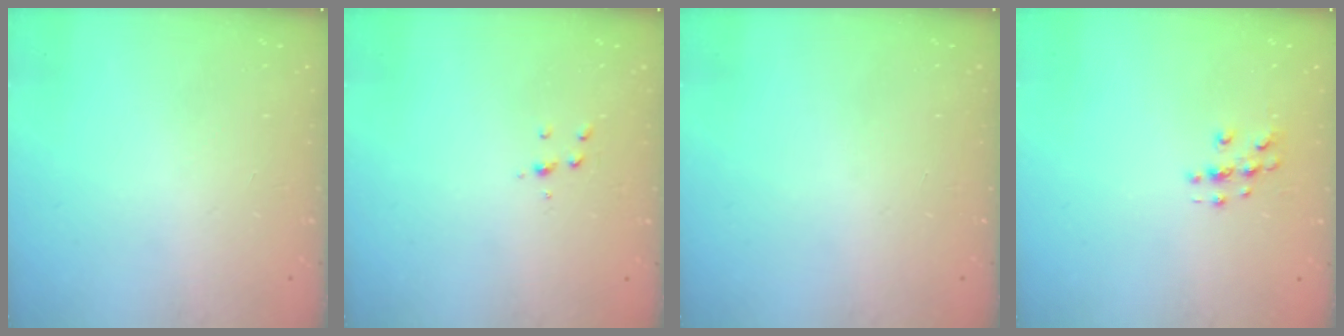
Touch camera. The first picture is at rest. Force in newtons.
{"total": 3.8, "press": 3.8, "slide": 0.4}
{"total": 0.0}
{"total": 3.6, "press": 3.5, "slide": 0.4}